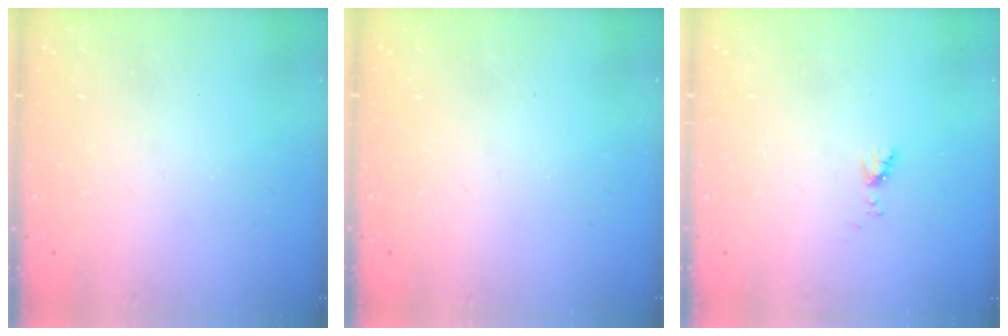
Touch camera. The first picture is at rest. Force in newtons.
{"total": 0.0}
{"total": 3.7, "press": 3.6, "slide": 0.7}